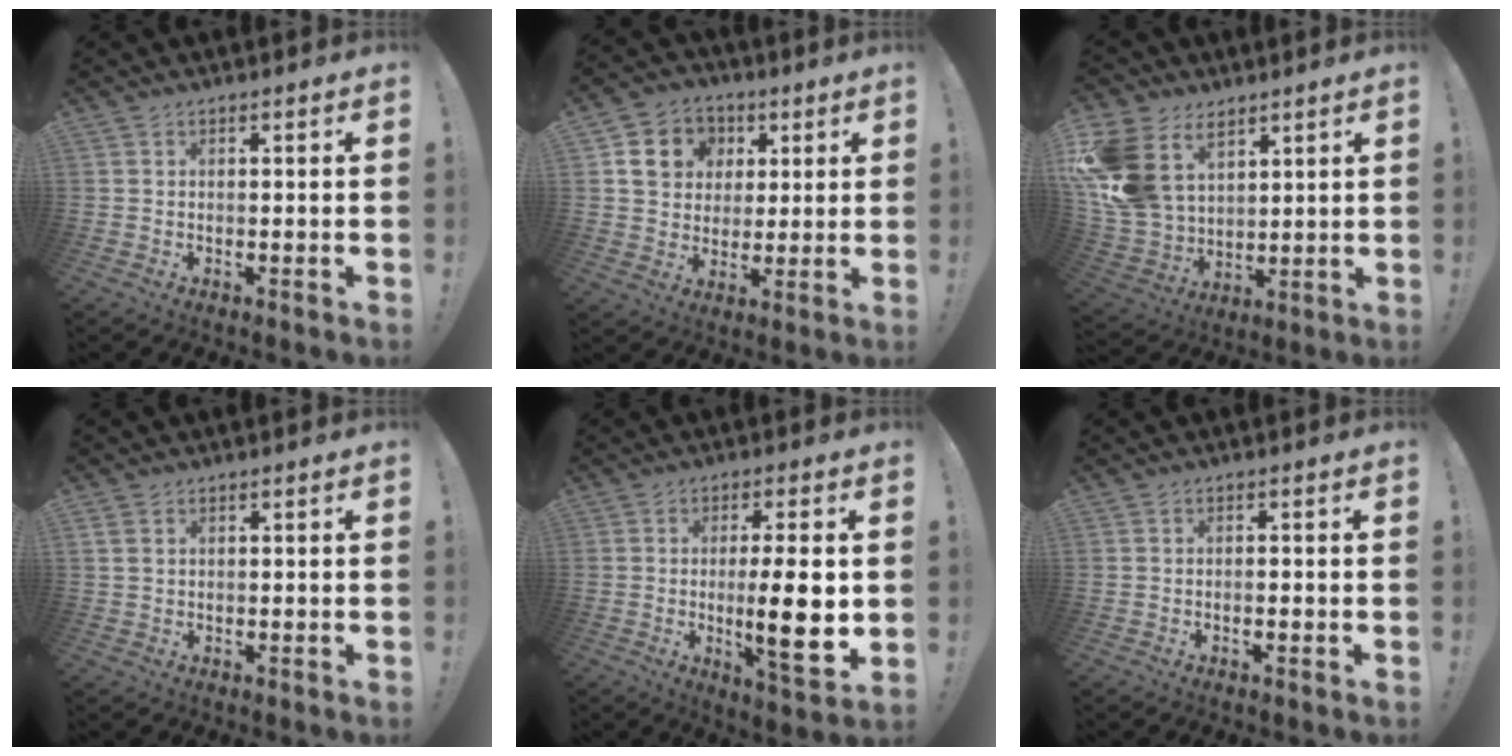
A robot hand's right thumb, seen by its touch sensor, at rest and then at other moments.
{"total": 11.4, "force": [3.4, 10.2, 4.0], "torque": [-0.056, -0.007, 0.071]}
{"total": 17.6, "force": [7.6, 12.9, 9.3], "torque": [-0.187, -0.040, 0.149]}
{"total": 2.0, "force": [0.9, 1.5, 1.0], "torque": [-0.015, 0.002, 0.016]}
{"total": 13.6, "force": [-0.6, 2.0, 13.4], "torque": [-0.210, -0.015, -0.017]}
{"total": 1.2, "force": [-0.7, 0.2, 1.0], "torque": [-0.025, 0.003, -0.010]}